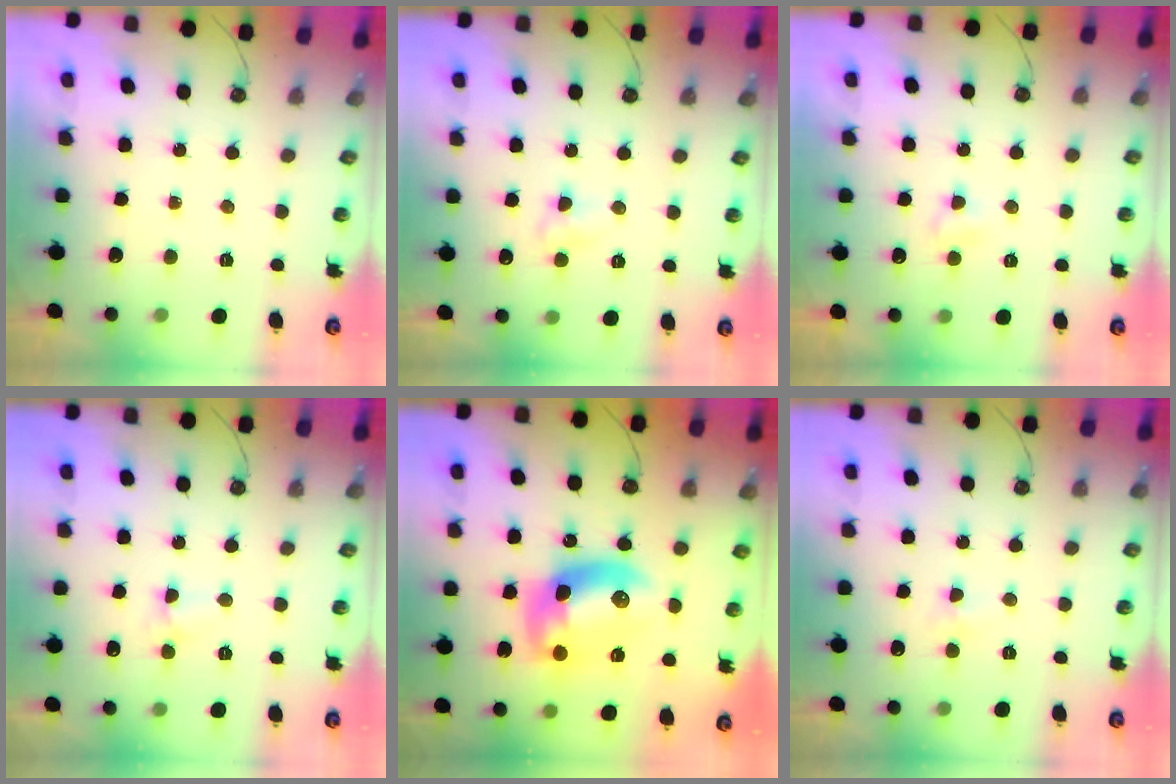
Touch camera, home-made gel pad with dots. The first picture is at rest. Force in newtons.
{"total": 5.7, "press": 5.7, "slide": 0.5}
{"total": 2.9, "press": 2.9, "slide": 0.3}
{"total": 3.7, "press": 3.7, "slide": 0.5}
{"total": 13.5, "press": 13.5, "slide": 1.2}
{"total": 3.6, "press": 3.5, "slide": 0.9}